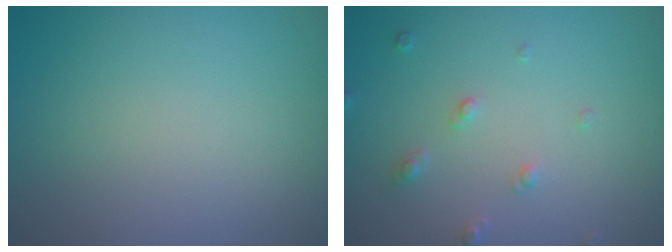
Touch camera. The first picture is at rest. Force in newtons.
{"total": 1.6, "press": 1.5, "slide": 0.4}